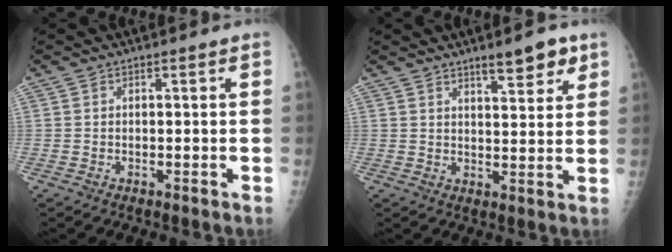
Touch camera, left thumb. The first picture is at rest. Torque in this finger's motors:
{"motor_torque": [-0.01, 0.11, 0.16, 0.05, 0.08]}